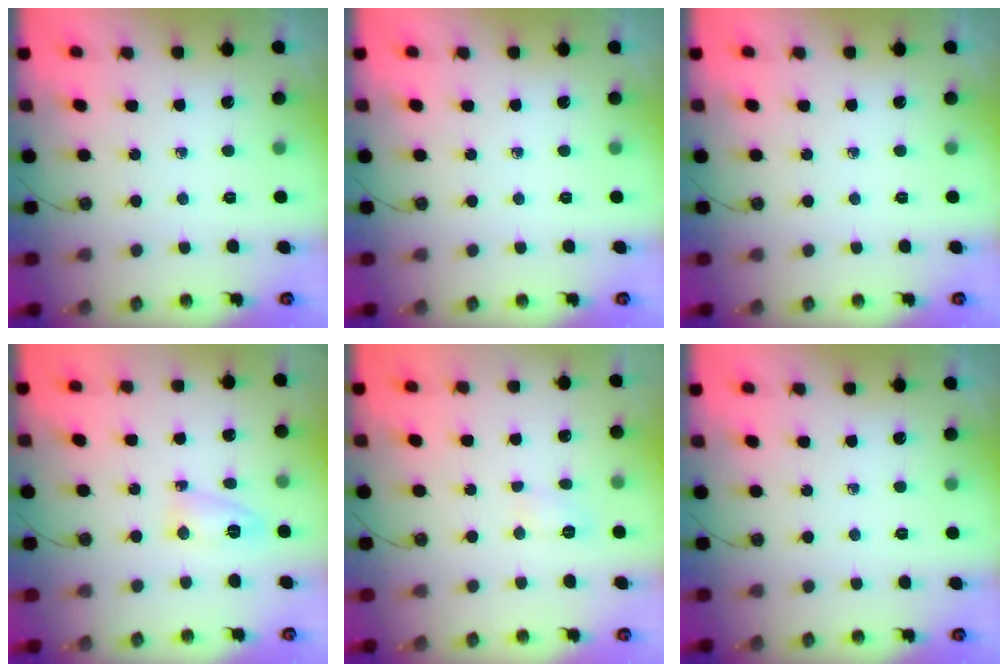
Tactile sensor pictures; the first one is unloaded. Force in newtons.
{"total": 0.0}
{"total": 0.0}
{"total": 4.5, "press": 4.3, "slide": 1.3}
{"total": 3.7, "press": 3.7, "slide": 0.5}
{"total": 0.0}